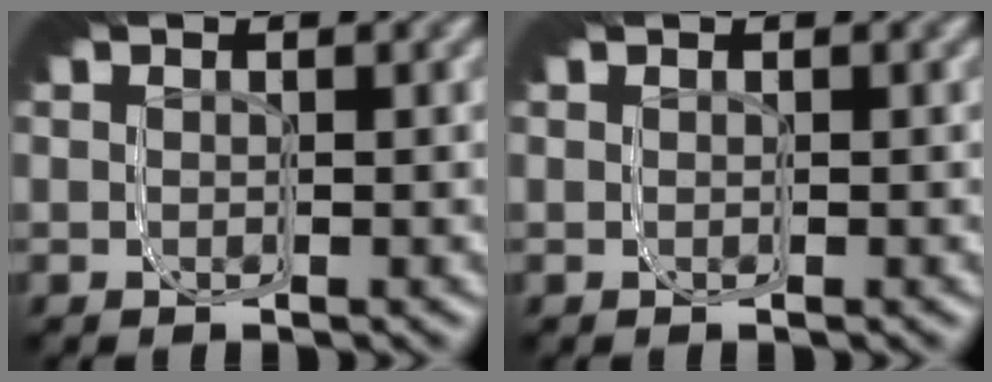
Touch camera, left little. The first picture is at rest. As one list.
[{"total": 0.0}]